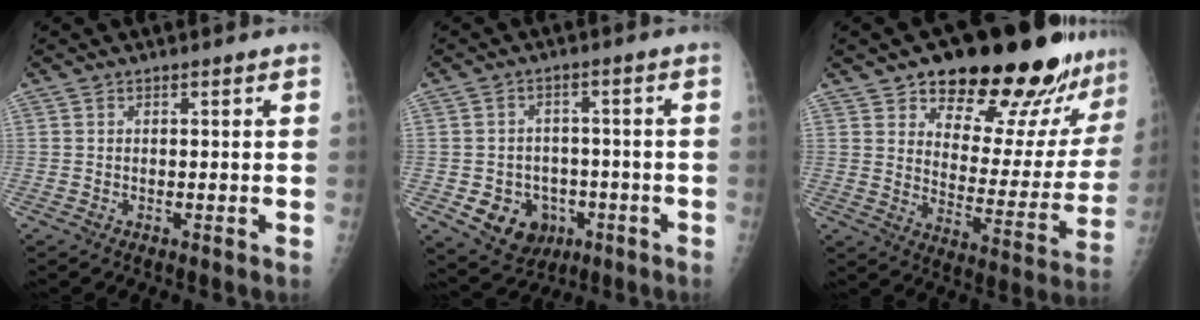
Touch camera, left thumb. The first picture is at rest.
{"total": 9.3, "force": [-3.0, 7.9, 3.8], "torque": [-0.037, 0.016, -0.033]}
{"total": 24.9, "force": [18.2, 8.9, 14.4], "torque": [-0.153, -0.099, 0.248]}